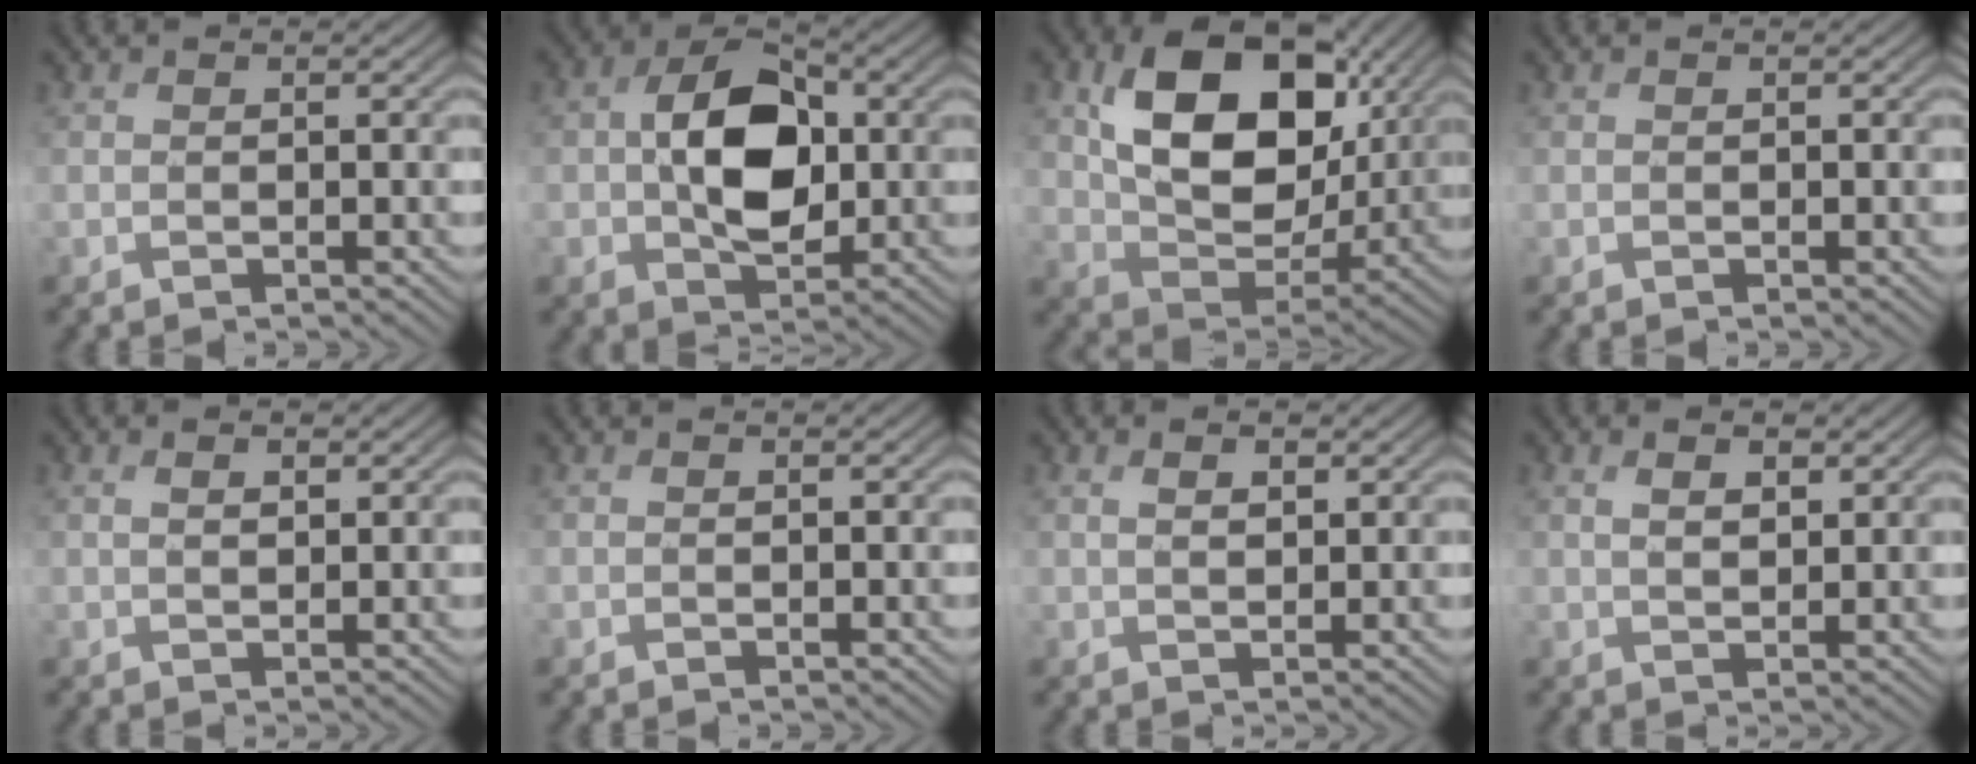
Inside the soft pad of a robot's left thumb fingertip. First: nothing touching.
{"total": 9.5, "force": [0.0, 6.4, 7.0], "torque": [-0.126, 0.005, -0.007]}
{"total": 15.0, "force": [4.2, 10.1, 10.2], "torque": [-0.195, -0.004, 0.082]}
{"total": 0.0}
{"total": 1.8, "force": [0.7, 0.9, 1.4], "torque": [-0.021, -0.008, 0.017]}
{"total": 0.0}
{"total": 2.2, "force": [0.8, 1.1, 1.7], "torque": [-0.027, -0.010, 0.021]}
{"total": 2.7, "force": [1.1, 1.3, 2.1], "torque": [-0.035, -0.011, 0.027]}